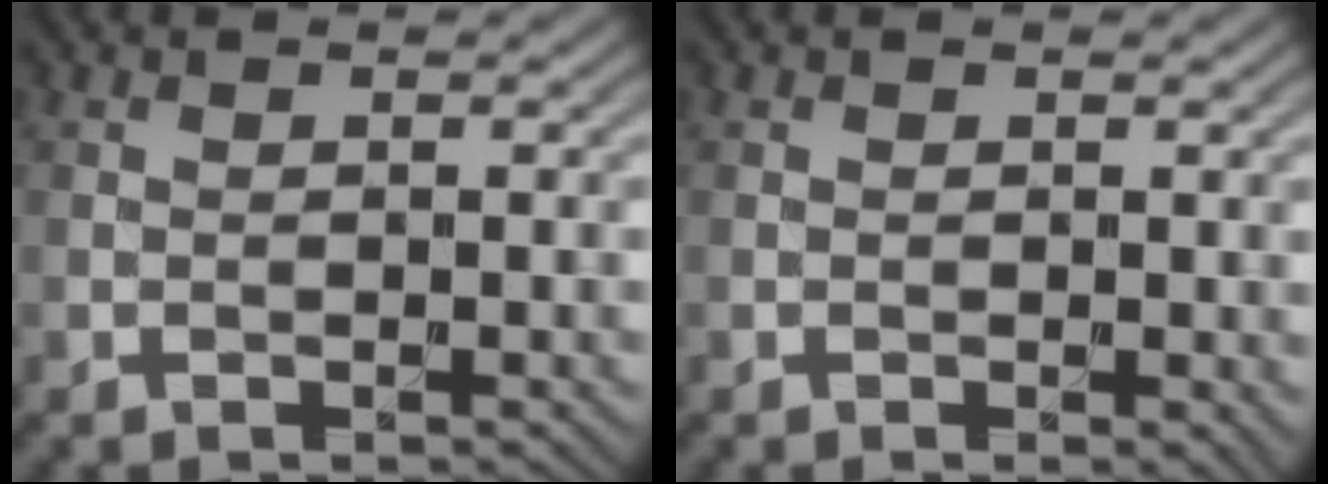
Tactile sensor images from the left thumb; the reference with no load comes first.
{"total": 1.2, "force": [0.0, 0.6, 1.0], "torque": [-0.011, -0.005, 0.001]}